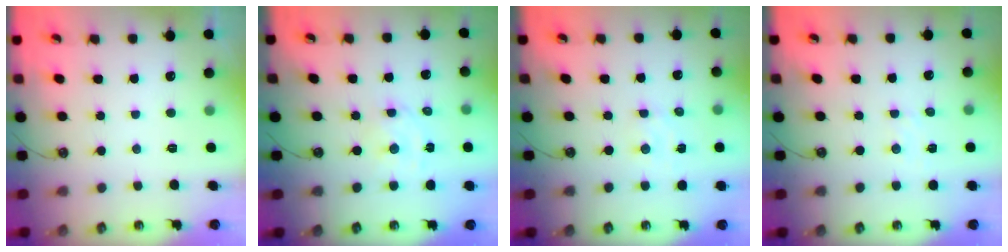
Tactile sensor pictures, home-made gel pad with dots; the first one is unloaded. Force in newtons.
{"total": 3.0, "press": 3.0, "slide": 0.3}
{"total": 2.2, "press": 2.2, "slide": 0.3}
{"total": 2.9, "press": 2.9, "slide": 0.5}